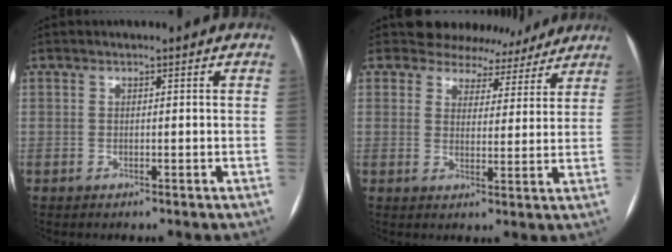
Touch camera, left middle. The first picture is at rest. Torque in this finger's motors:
{"motor_torque": [0.70, -1.00, 0.08, 0.00]}